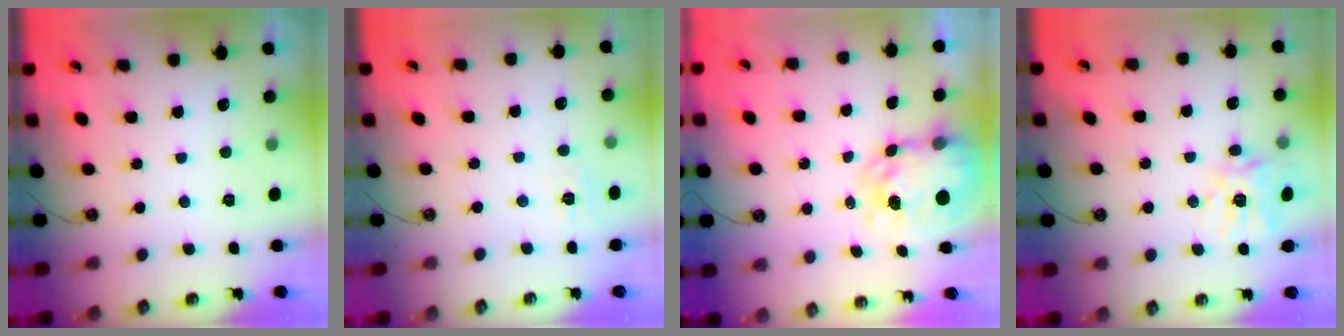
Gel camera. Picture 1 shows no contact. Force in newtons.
{"total": 2.8, "press": 2.8, "slide": 0.5}
{"total": 8.9, "press": 8.8, "slide": 0.9}
{"total": 15.5, "press": 15.4, "slide": 1.8}